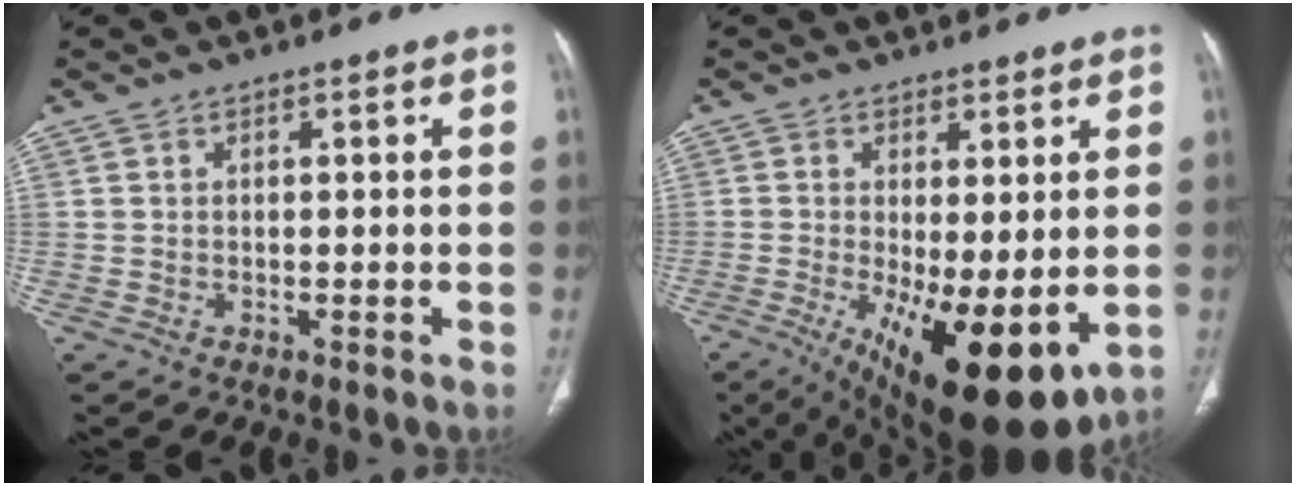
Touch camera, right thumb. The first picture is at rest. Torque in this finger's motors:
{"motor_torque": [-0.02, 1.23, 0.12, -0.14, 0.17]}